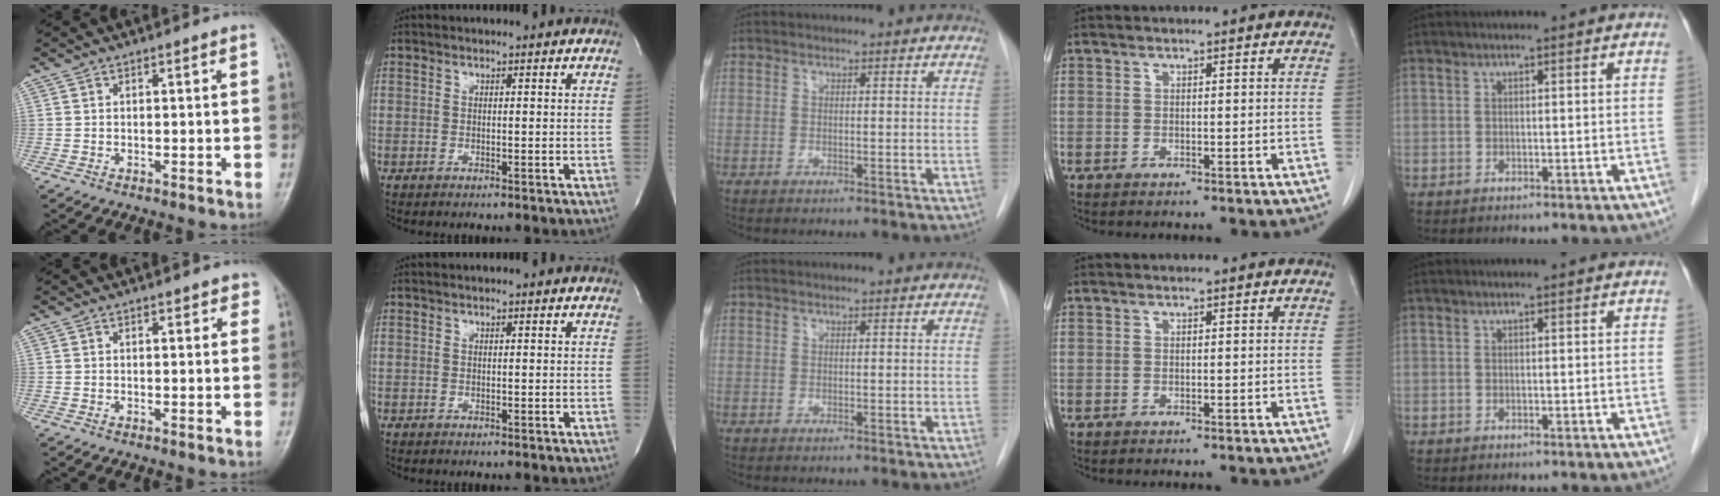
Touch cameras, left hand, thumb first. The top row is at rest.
{"thumb": {"total": 2.4, "force": [1.6, 1.2, 1.4], "torque": [0.002, -0.004, 0.014]}}